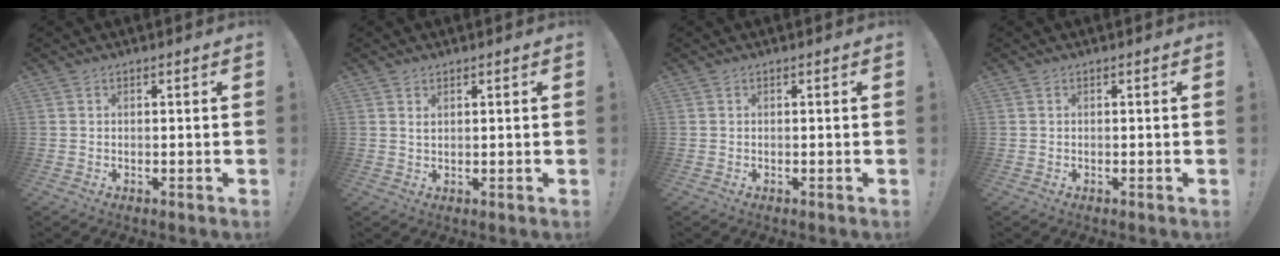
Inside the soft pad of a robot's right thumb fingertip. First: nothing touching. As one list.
[{"total": 1.5, "force": [1.2, 0.7, 0.7], "torque": [0.001, -0.006, 0.018]}, {"total": 0.0}, {"total": 0.0}]